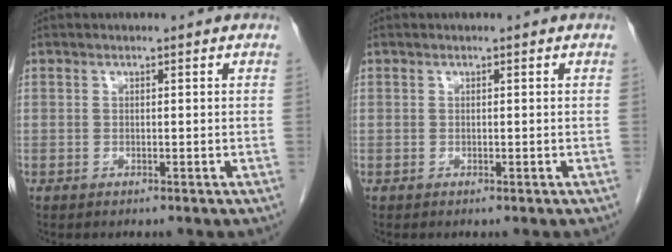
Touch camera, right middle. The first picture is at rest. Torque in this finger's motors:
{"motor_torque": [0.24, -0.14, -0.06, -0.01]}